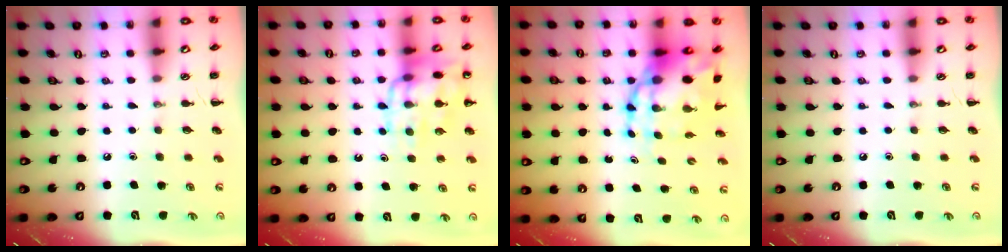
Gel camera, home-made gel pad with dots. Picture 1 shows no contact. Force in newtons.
{"total": 14.5, "press": 14.3, "slide": 2.4}
{"total": 12.5, "press": 12.1, "slide": 2.9}
{"total": 0.0}